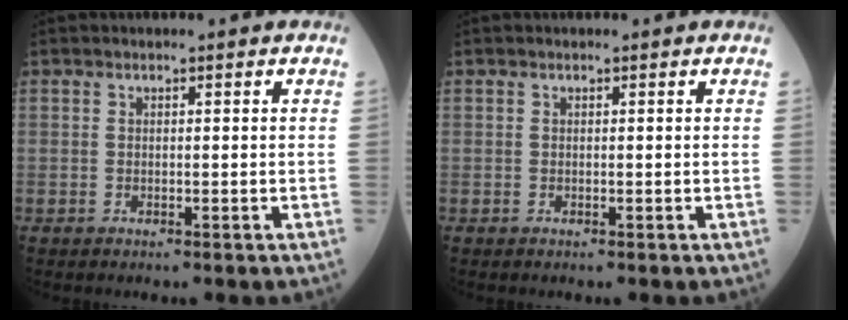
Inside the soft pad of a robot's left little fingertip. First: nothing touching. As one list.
[{"total": 0.0}]